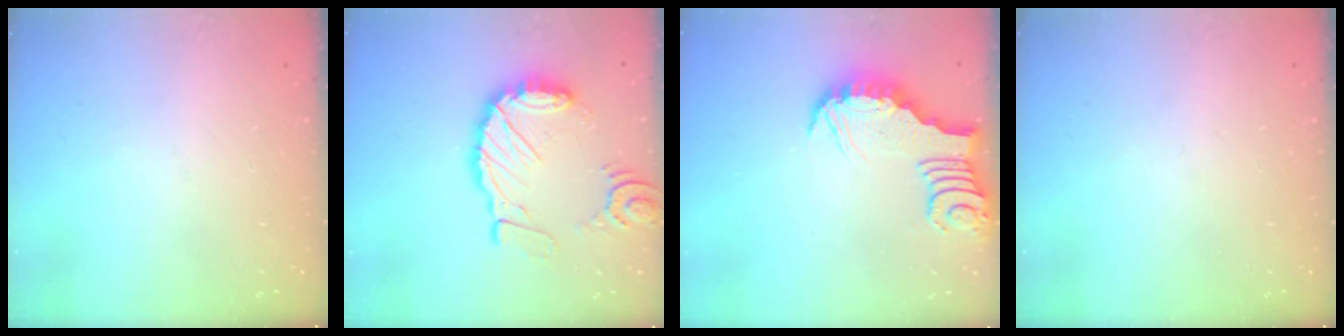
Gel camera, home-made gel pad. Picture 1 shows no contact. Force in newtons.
{"total": 15.8, "press": 15.6, "slide": 1.9}
{"total": 3.8, "press": 3.8, "slide": 0.1}
{"total": 0.0}